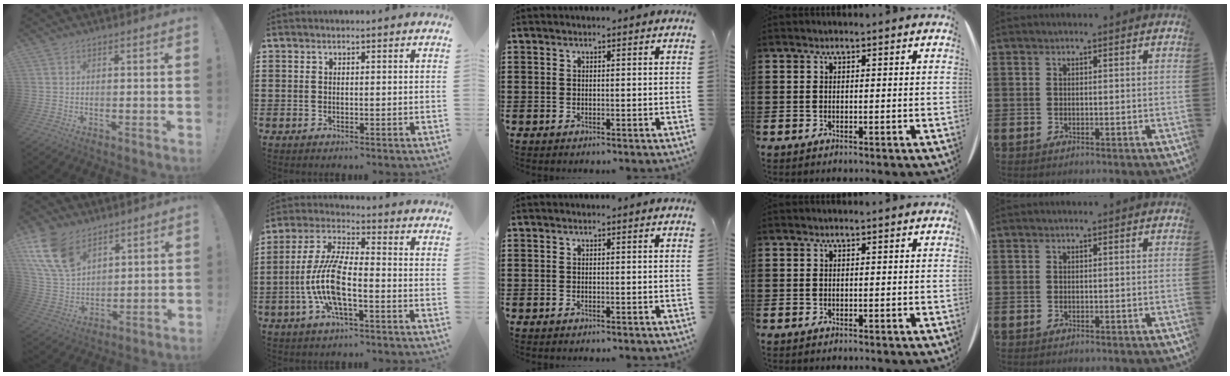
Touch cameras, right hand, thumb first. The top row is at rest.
{"thumb": {"total": 15.8, "force": [9.2, 9.8, 8.3], "torque": [-0.182, -0.041, 0.180]}, "index": {"total": 9.6, "force": [-2.8, 2.9, 8.7], "torque": [-0.209, -0.015, -0.061]}}